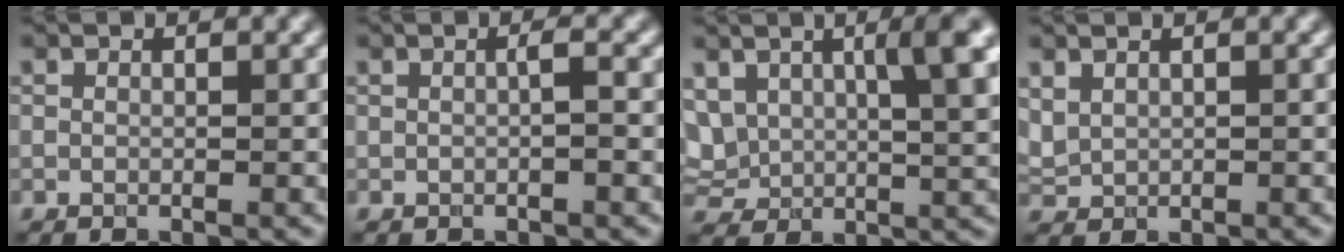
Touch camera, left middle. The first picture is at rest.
{"total": 0.9, "force": [-0.3, 0.0, 0.9], "torque": [-0.016, 0.007, -0.001]}
{"total": 8.1, "force": [3.1, 3.8, 6.4], "torque": [-0.138, 0.007, 0.072]}
{"total": 0.8, "force": [0.8, 0.3, 0.1], "torque": [-0.017, 0.004, 0.035]}